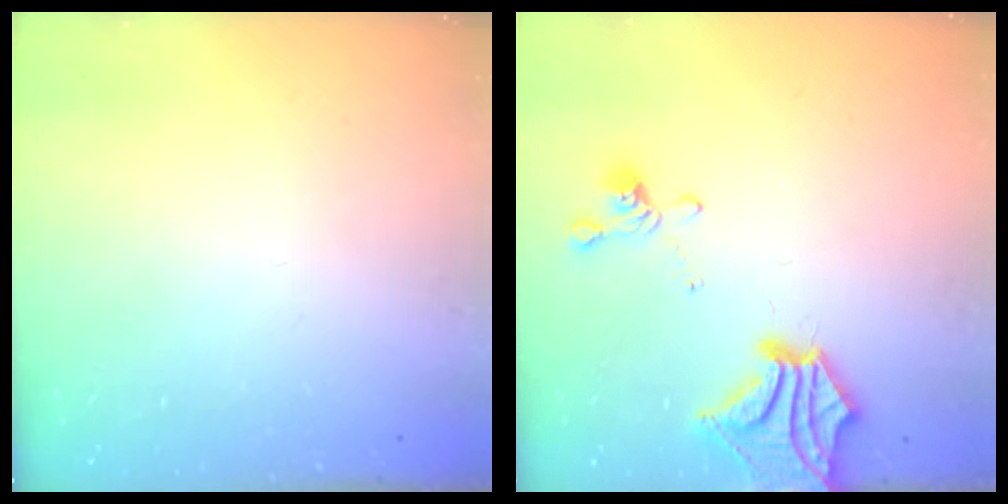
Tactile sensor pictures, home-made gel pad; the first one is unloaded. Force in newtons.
{"total": 4.6, "press": 3.6, "slide": 2.9}